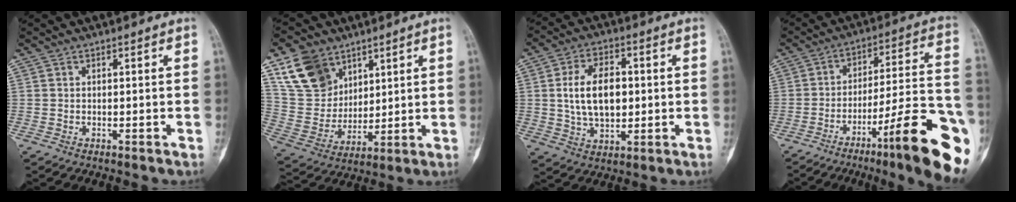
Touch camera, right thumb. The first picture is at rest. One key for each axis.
{"total": 13.9, "fx": 8.3, "fy": 9.8, "fz": 5.4, "tx": -0.078, "ty": -0.036, "tz": 0.173}
{"total": 12.0, "fx": 0.9, "fy": 7.3, "fz": 9.5, "tx": -0.145, "ty": 0.002, "tz": 0.020}
{"total": 21.5, "fx": -10.2, "fy": 3.2, "fz": 18.6, "tx": -0.224, "ty": 0.060, "tz": -0.150}